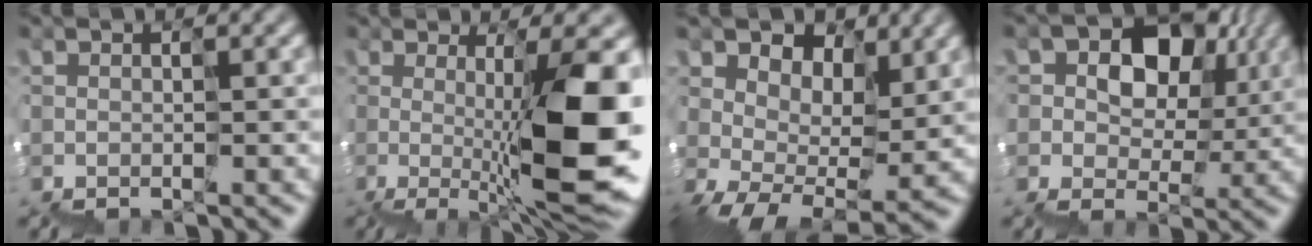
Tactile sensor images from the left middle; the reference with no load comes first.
{"total": 8.3, "force": [-0.4, 1.9, 8.1], "torque": [-0.135, -0.007, 0.003]}
{"total": 8.4, "force": [2.2, 5.9, 5.5], "torque": [-0.095, -0.005, 0.054]}
{"total": 10.1, "force": [2.5, 7.5, 6.2], "torque": [-0.098, 0.019, 0.045]}